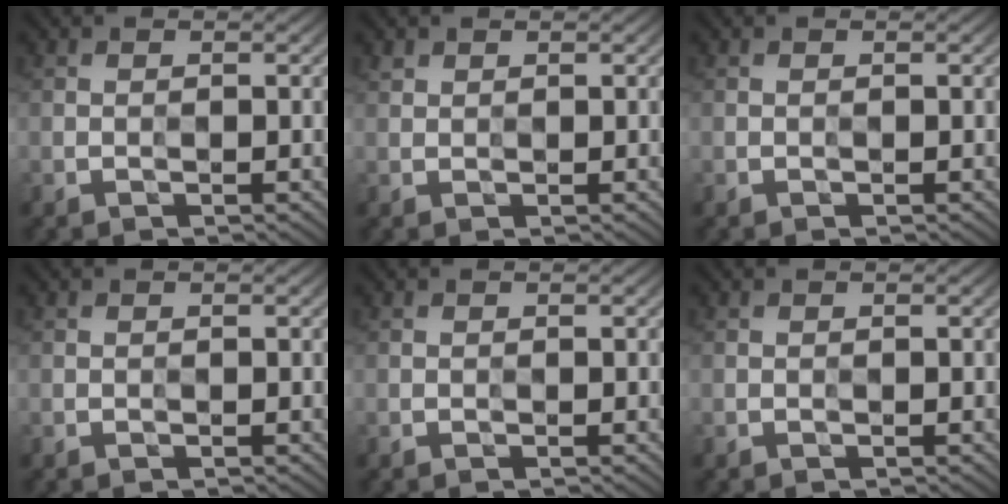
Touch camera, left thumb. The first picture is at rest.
{"total": 1.2, "force": [1.0, 0.5, -0.3], "torque": [0.002, 0.002, 0.021]}
{"total": 0.0}
{"total": 0.0}
{"total": 0.0}
{"total": 0.0}